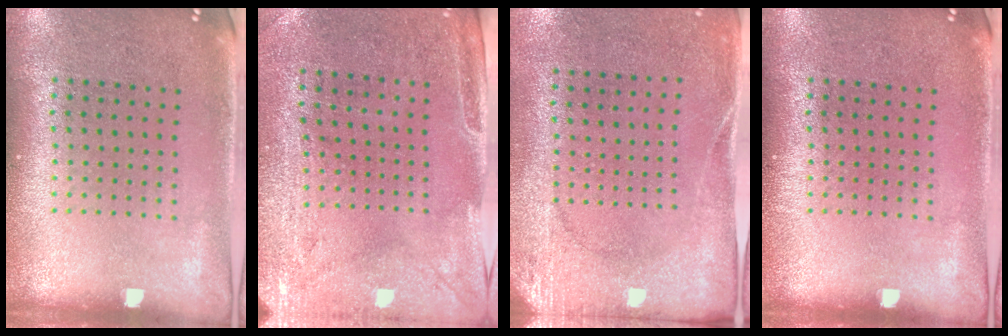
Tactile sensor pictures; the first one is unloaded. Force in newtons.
{"total": 3.0, "press": 2.4, "slide": 1.7}
{"total": 2.7, "press": 2.0, "slide": 1.7}
{"total": 0.0}